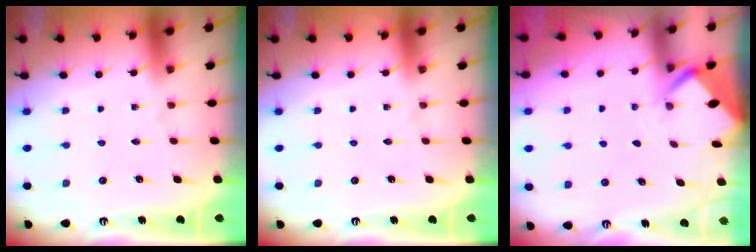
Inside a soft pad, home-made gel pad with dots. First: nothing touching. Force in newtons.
{"total": 0.0}
{"total": 2.8, "press": 2.8, "slide": 0.2}